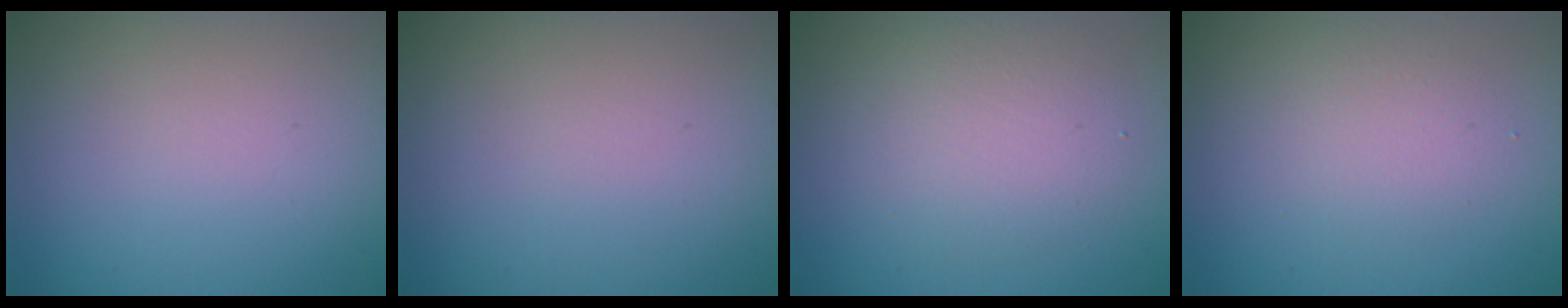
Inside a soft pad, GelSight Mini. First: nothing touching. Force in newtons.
{"total": 0.0}
{"total": 3.8, "press": 3.8, "slide": 0.1}
{"total": 2.2, "press": 2.2, "slide": 0.2}